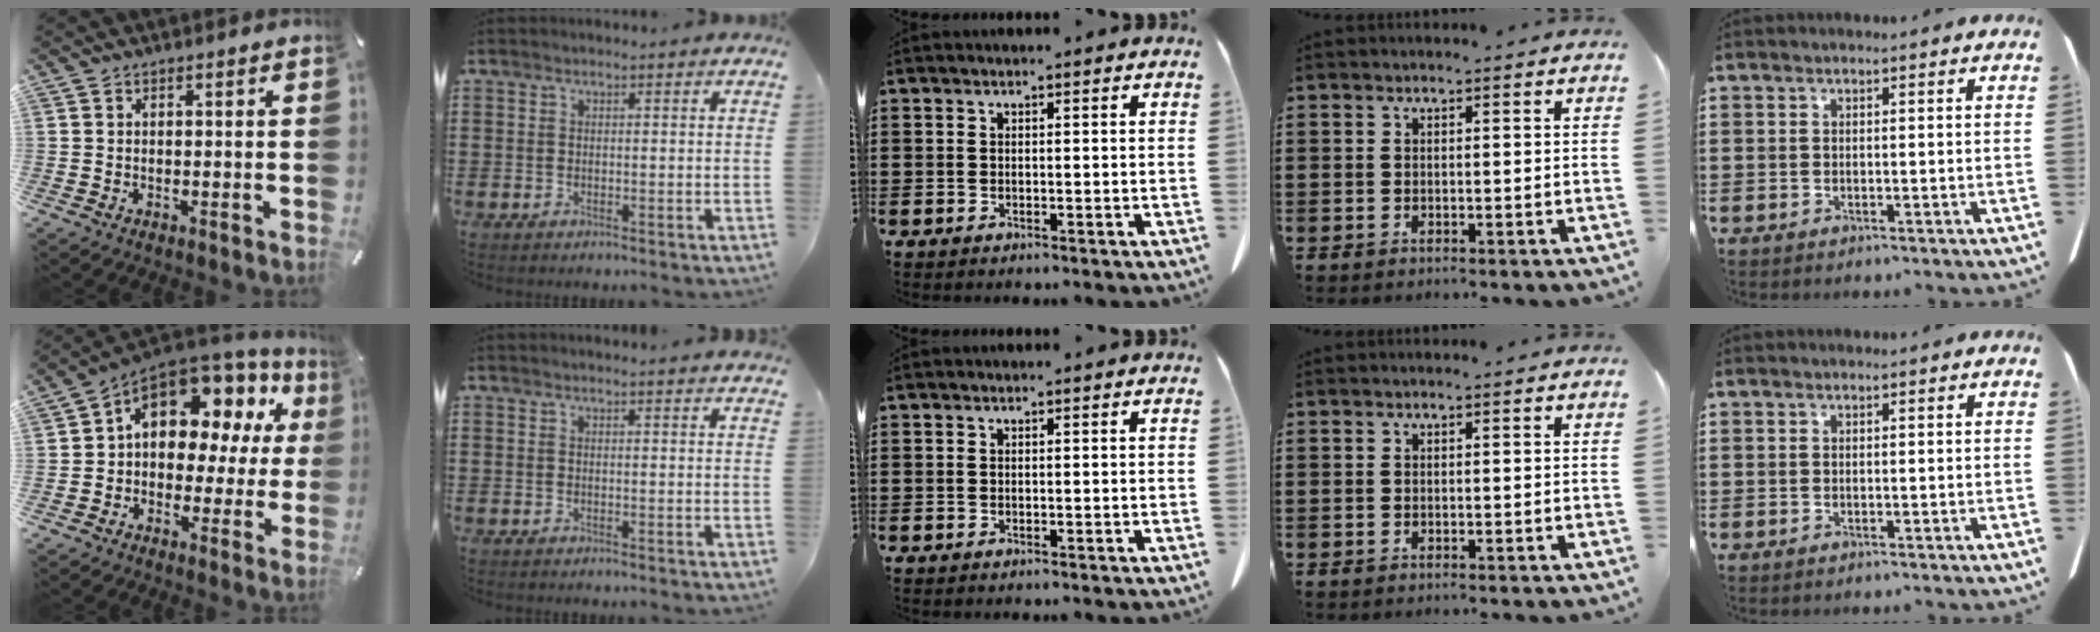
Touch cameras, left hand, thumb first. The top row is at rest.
{"thumb": {"total": 12.8, "force": [5.4, 8.5, 7.9], "torque": [-0.115, -0.039, 0.095]}, "index": {"total": 1.3, "force": [1.3, -0.2, 0.4], "torque": [-0.009, -0.002, 0.025]}}